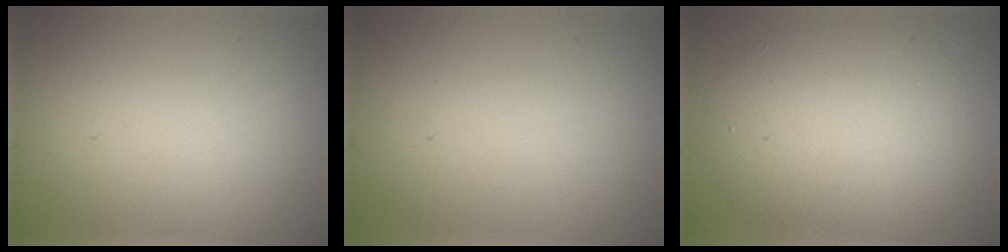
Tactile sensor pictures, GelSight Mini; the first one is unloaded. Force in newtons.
{"total": 0.0}
{"total": 7.1, "press": 7.1, "slide": 0.6}